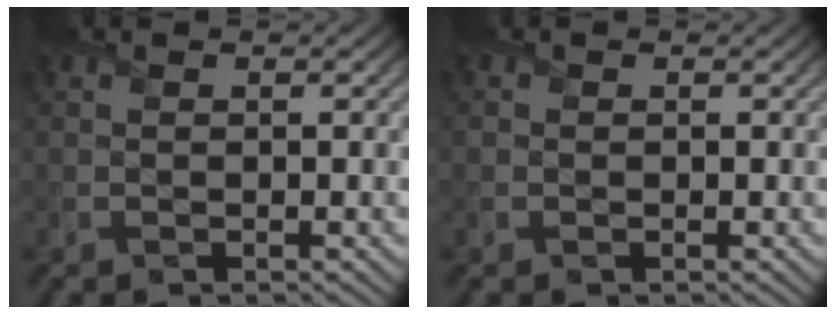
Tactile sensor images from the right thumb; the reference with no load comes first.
{"total": 0.8, "force": [-0.1, 0.8, 0.1], "torque": [0.001, -0.006, -0.005]}